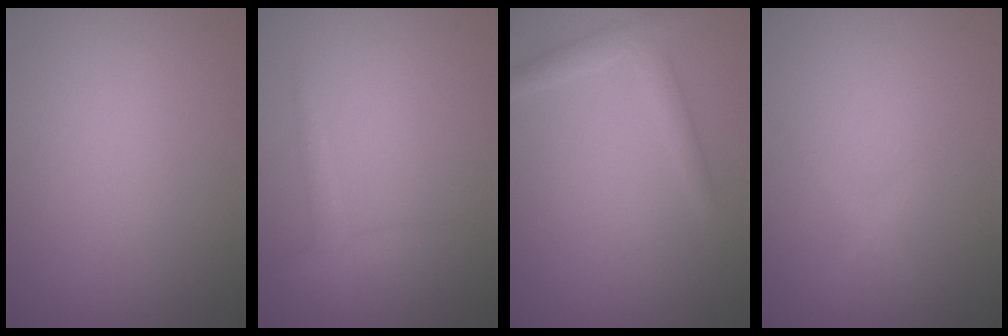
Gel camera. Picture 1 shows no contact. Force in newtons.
{"total": 1.6, "press": 1.5, "slide": 0.1}
{"total": 2.1, "press": 2.1, "slide": 0.1}
{"total": 1.0, "press": 1.0, "slide": 0.0}